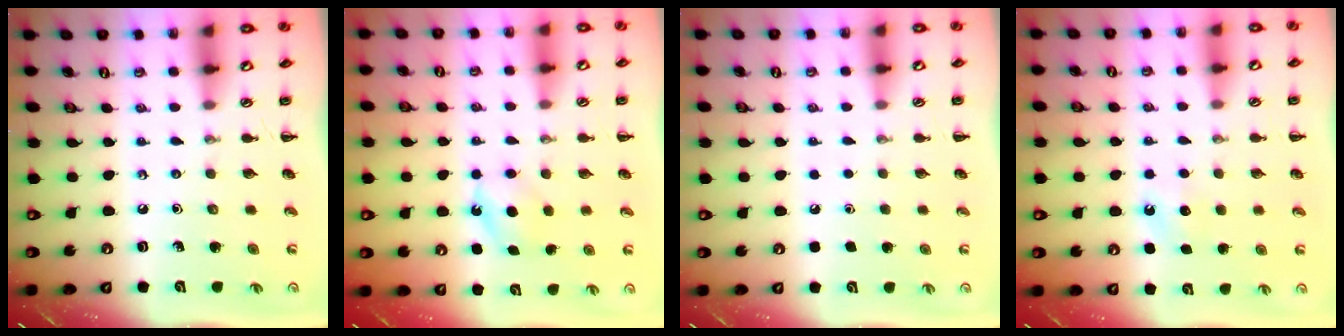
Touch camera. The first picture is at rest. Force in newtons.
{"total": 5.5, "press": 5.3, "slide": 1.7}
{"total": 1.8, "press": 1.8, "slide": 0.1}
{"total": 5.0, "press": 4.8, "slide": 1.3}